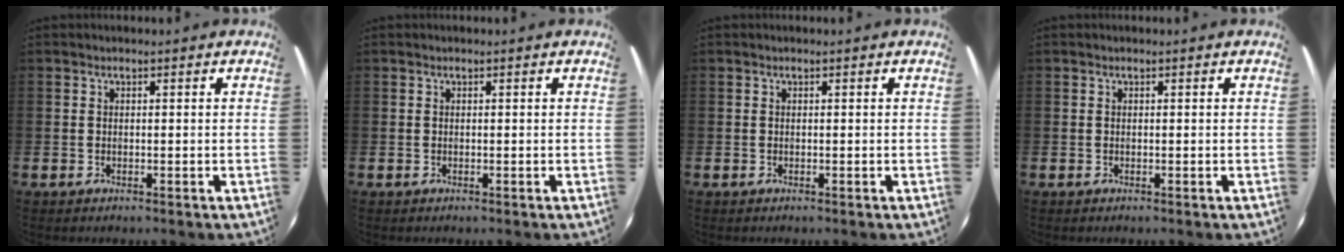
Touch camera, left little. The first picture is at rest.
{"total": 0.0}
{"total": 0.0}
{"total": 0.0}